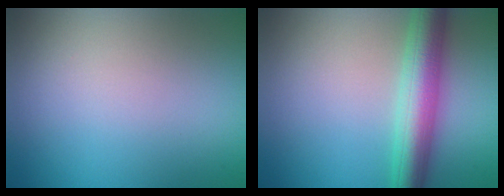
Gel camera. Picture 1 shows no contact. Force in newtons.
{"total": 6.1, "press": 6.1, "slide": 0.2}